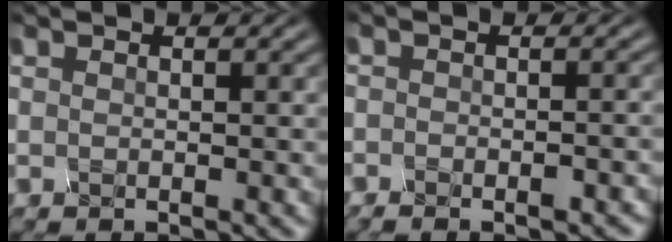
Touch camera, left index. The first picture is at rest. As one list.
[{"total": 2.4, "force": [-2.4, -0.1, 0.5], "torque": [-0.012, -0.004, -0.012]}]